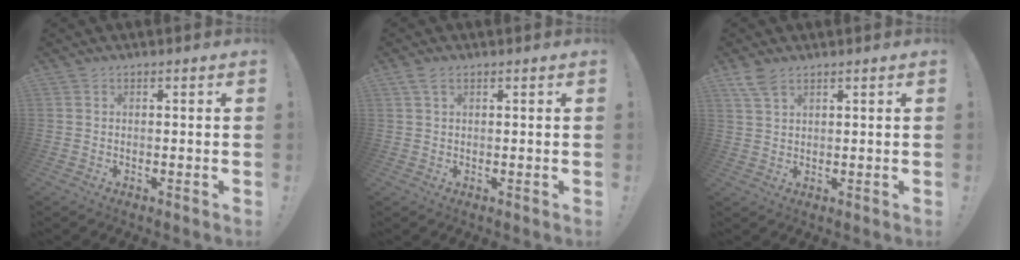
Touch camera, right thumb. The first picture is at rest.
{"total": 2.5, "force": [1.3, 1.2, 1.8], "torque": [-0.036, 0.003, 0.024]}
{"total": 4.6, "force": [3.2, 1.9, 2.6], "torque": [-0.055, -0.009, 0.063]}